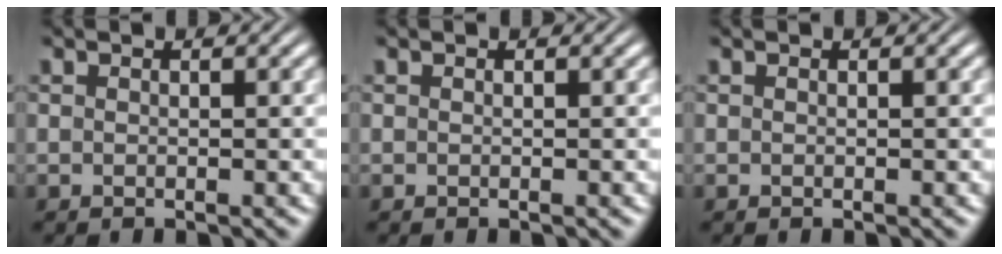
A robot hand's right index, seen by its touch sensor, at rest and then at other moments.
{"total": 0.0}
{"total": 0.0}